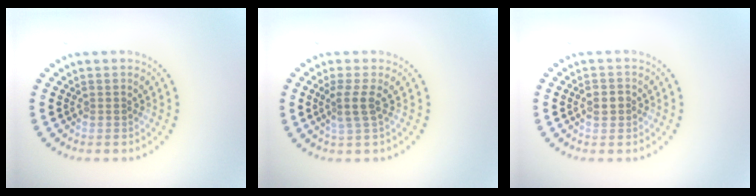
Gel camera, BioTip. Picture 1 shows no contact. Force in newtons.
{"total": 2.0, "press": 1.5, "slide": 1.4}
{"total": 1.6, "press": 1.5, "slide": 0.4}